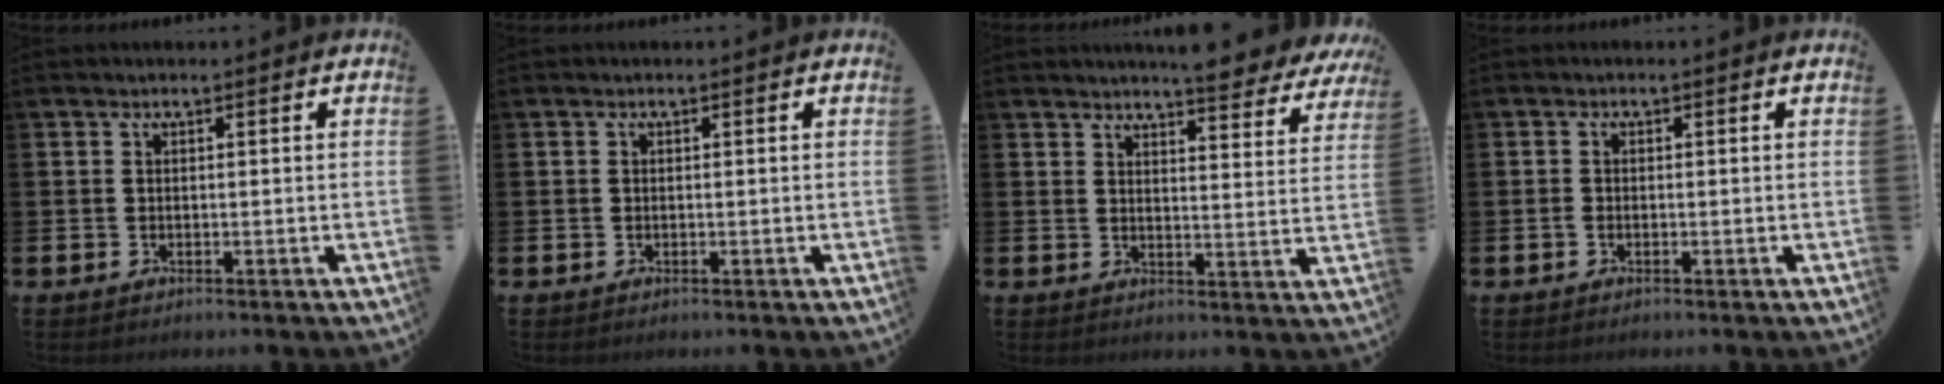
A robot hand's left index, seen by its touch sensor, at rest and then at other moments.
{"total": 0.0}
{"total": 5.4, "force": [5.3, 0.3, 1.1], "torque": [-0.023, -0.035, 0.092]}
{"total": 0.7, "force": [-0.4, 0.4, 0.4], "torque": [-0.012, 0.001, -0.007]}